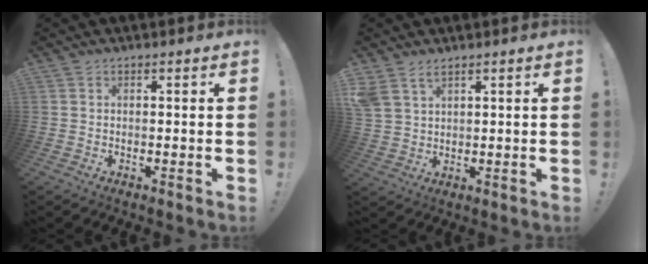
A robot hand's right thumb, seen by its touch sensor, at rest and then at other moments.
{"total": 5.0, "force": [3.4, 2.7, 2.5], "torque": [-0.054, -0.009, 0.069]}